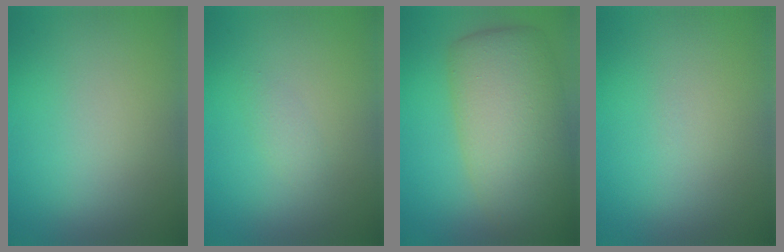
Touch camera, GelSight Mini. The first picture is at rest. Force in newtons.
{"total": 0.8, "press": 0.8, "slide": 0.1}
{"total": 9.7, "press": 9.7, "slide": 0.4}
{"total": 0.0}